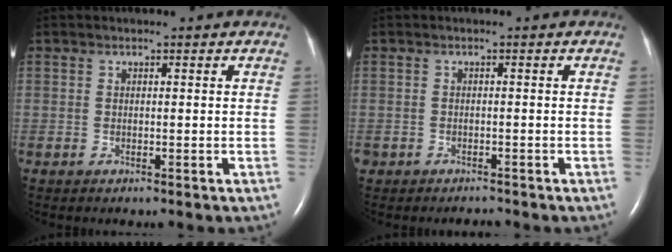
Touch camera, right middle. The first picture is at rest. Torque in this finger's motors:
{"motor_torque": [0.04, -0.03, -0.05, 0.00]}